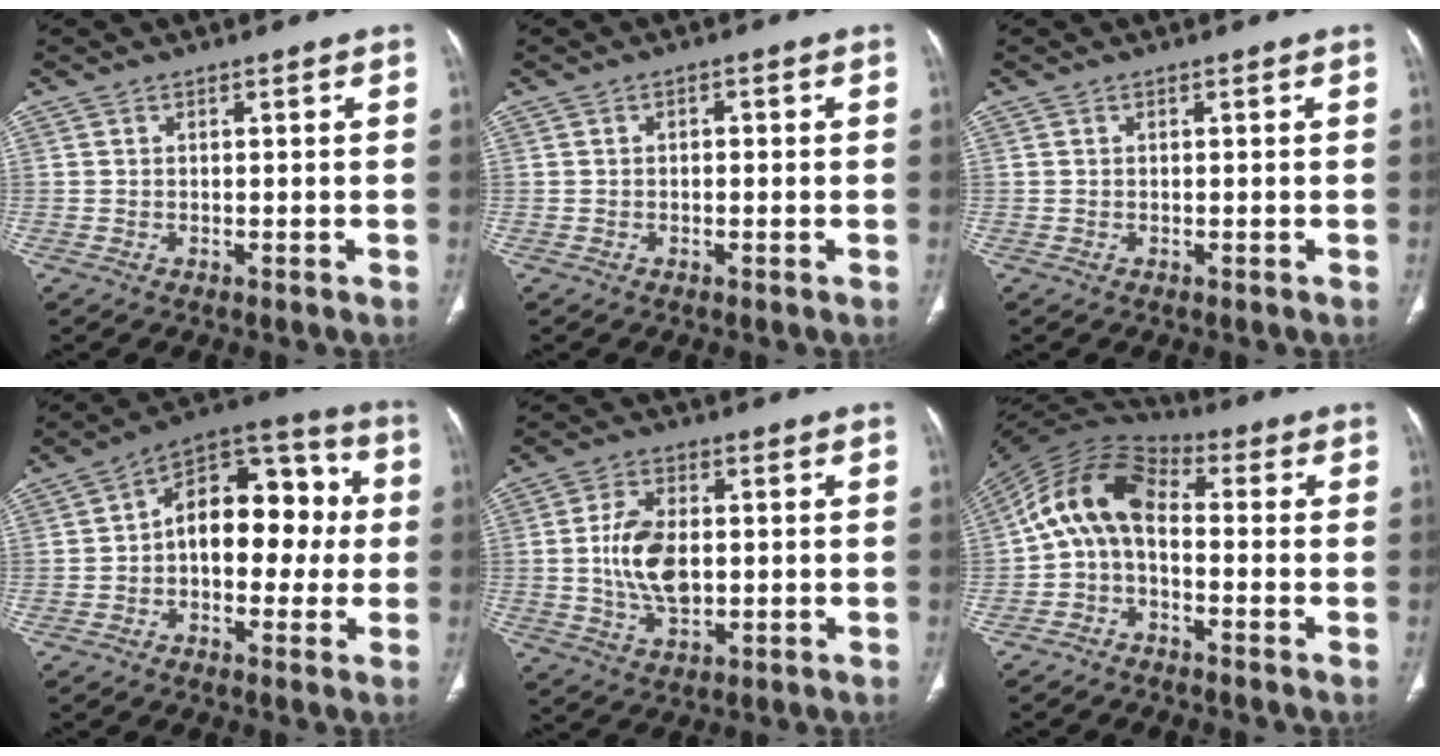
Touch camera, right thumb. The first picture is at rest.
{"total": 1.1, "force": [0.0, 0.7, 0.9], "torque": [-0.008, 0.003, -0.003]}
{"total": 0.0}
{"total": 16.6, "force": [0.4, 10.2, 13.0], "torque": [-0.140, 0.048, -0.007]}
{"total": 9.8, "force": [0.0, 5.7, 8.0], "torque": [-0.148, 0.000, 0.005]}
{"total": 11.5, "force": [-1.0, 7.1, 9.0], "torque": [-0.156, 0.050, -0.036]}